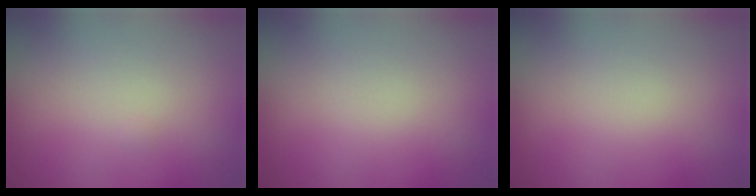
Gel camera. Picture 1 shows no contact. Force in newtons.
{"total": 0.0}
{"total": 0.0}